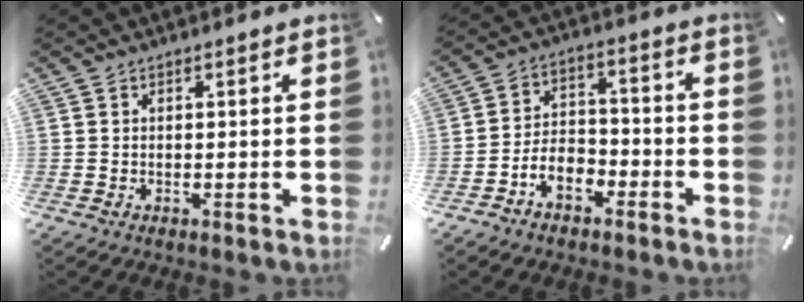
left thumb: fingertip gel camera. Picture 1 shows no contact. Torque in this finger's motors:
{"motor_torque": [-0.02, 0.44, 0.47, 0.37, 0.09]}